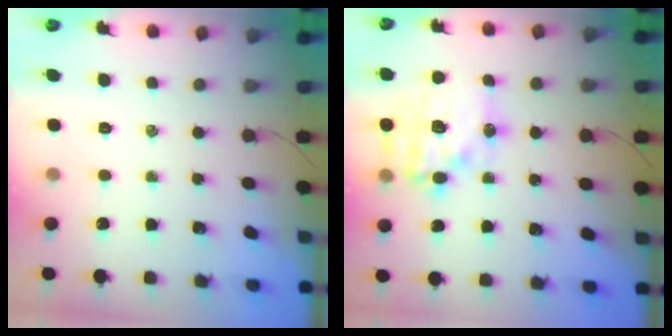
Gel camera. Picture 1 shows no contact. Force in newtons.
{"total": 18.3, "press": 18.0, "slide": 3.5}